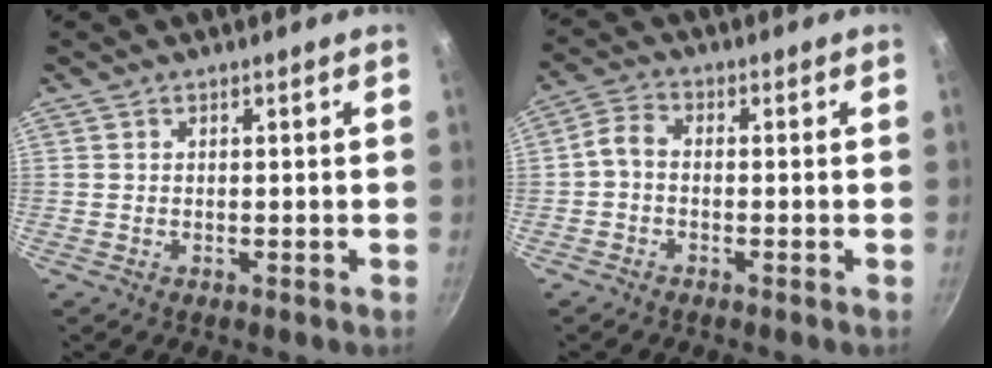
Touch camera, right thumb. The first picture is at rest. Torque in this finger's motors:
{"motor_torque": [0.80, 0.75, 0.70, -0.44, 0.00]}